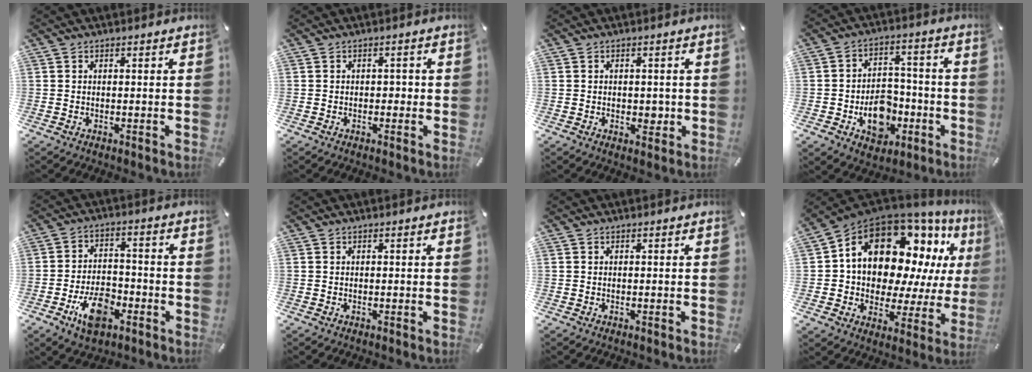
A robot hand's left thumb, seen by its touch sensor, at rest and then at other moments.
{"total": 1.2, "force": [-0.5, 0.9, 0.4], "torque": [-0.012, 0.005, -0.014]}
{"total": 2.6, "force": [-0.2, 2.0, 1.6], "torque": [-0.007, -0.006, -0.009]}
{"total": 11.3, "force": [-3.8, 8.7, 6.1], "torque": [-0.084, 0.028, -0.058]}
{"total": 10.7, "force": [-5.2, 6.1, 7.1], "torque": [-0.135, 0.018, -0.093]}
{"total": 0.0}
{"total": 0.0}
{"total": 18.9, "force": [8.9, 12.3, 11.3], "torque": [-0.196, -0.063, 0.153]}